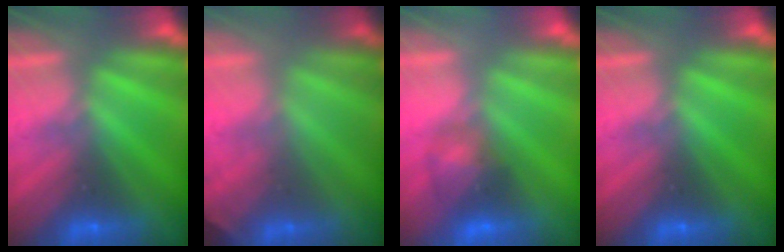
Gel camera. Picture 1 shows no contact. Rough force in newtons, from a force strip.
{"total": 1.9}
{"total": 2.7}
{"total": 0.0}